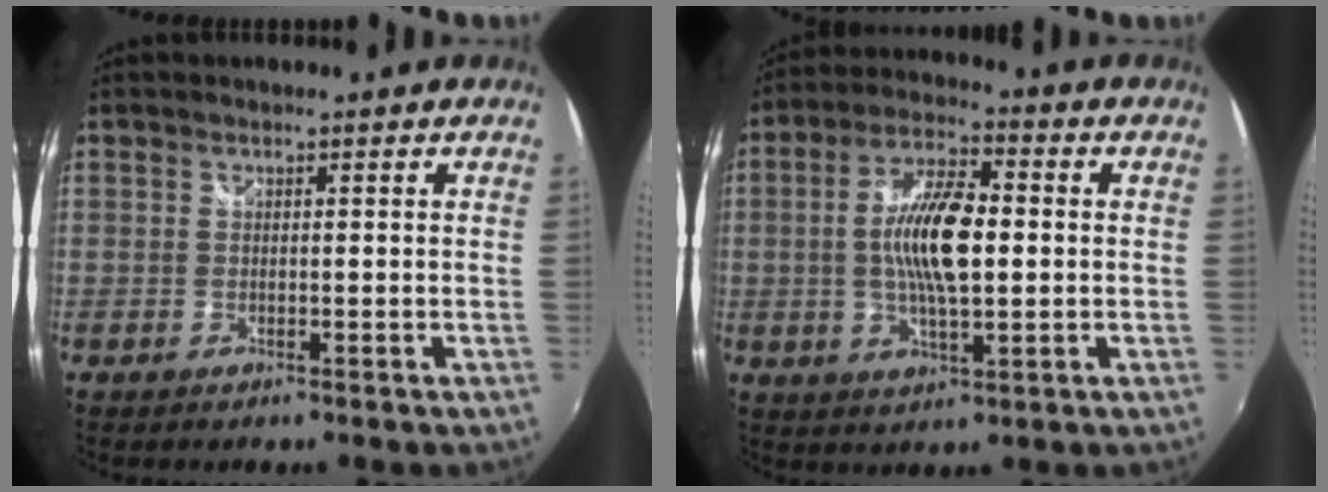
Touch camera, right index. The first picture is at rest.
{"total": 12.0, "force": [-0.1, 4.1, 11.2], "torque": [-0.216, 0.007, -0.003]}